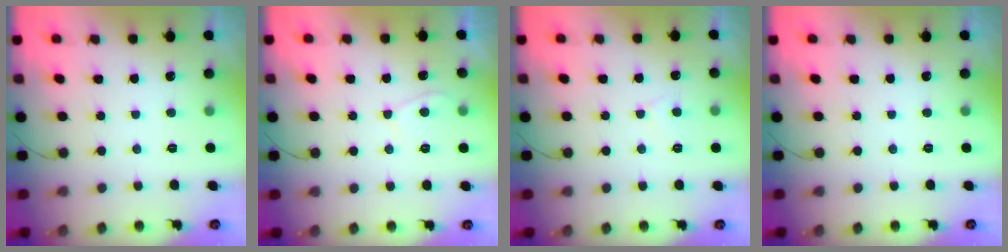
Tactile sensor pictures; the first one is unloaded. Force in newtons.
{"total": 4.0, "press": 4.0, "slide": 0.5}
{"total": 2.4, "press": 2.4, "slide": 0.2}
{"total": 0.0}